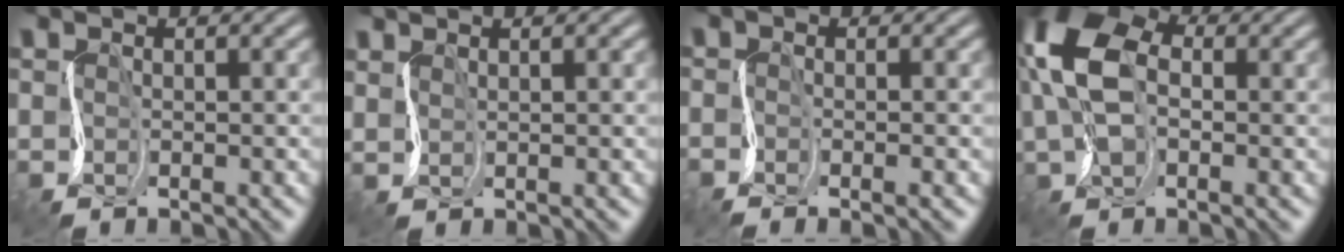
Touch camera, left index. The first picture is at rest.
{"total": 1.8, "force": [1.6, 0.2, 0.9], "torque": [-0.025, 0.012, 0.025]}
{"total": 1.3, "force": [-0.5, 0.1, 1.2], "torque": [-0.003, 0.006, -0.019]}
{"total": 9.5, "force": [1.4, 6.2, 7.1], "torque": [-0.167, 0.009, 0.025]}